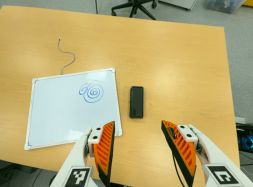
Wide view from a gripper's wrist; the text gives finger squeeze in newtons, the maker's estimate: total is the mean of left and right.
{"total": 0.0}